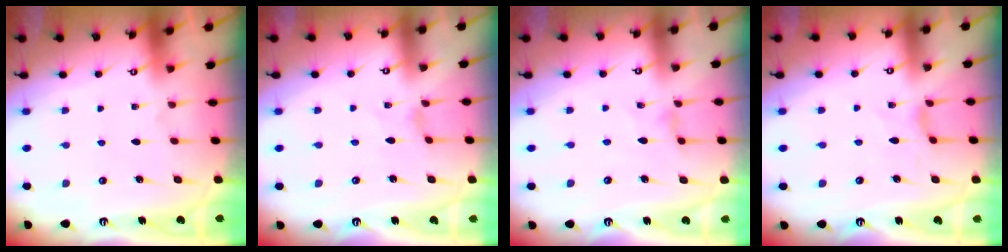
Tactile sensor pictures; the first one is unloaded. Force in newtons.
{"total": 0.0}
{"total": 2.0, "press": 2.0, "slide": 0.4}
{"total": 2.3, "press": 2.3, "slide": 0.4}